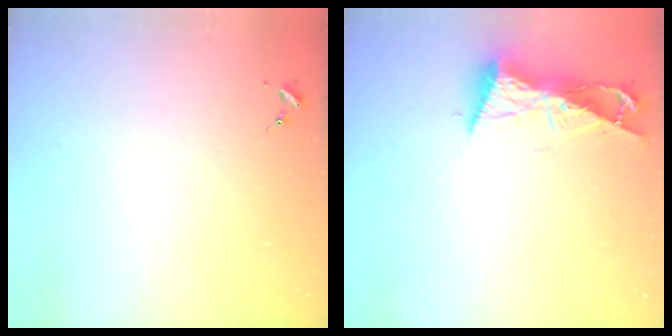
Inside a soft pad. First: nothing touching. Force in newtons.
{"total": 9.5, "press": 9.5, "slide": 0.8}